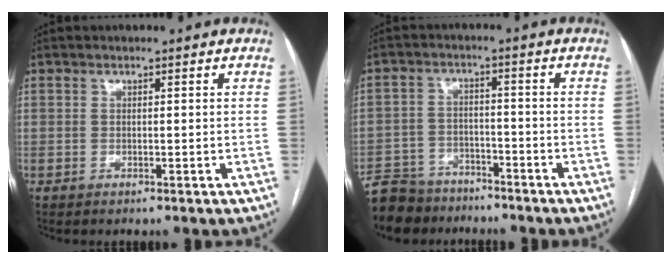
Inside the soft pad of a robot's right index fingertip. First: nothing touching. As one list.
[{"total": 9.4, "force": [-8.0, 4.7, 1.4], "torque": [-0.035, 0.007, -0.130]}]